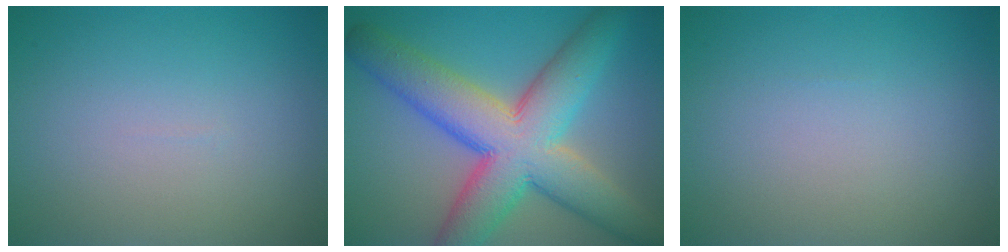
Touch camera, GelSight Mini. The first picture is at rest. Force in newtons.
{"total": 11.4, "press": 11.4, "slide": 0.7}
{"total": 0.0}